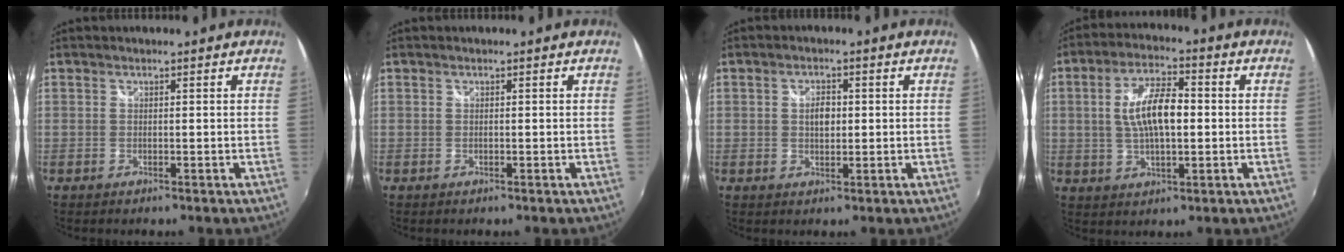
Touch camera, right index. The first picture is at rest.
{"total": 0.0}
{"total": 3.2, "force": [0.3, 1.9, 2.5], "torque": [-0.041, 0.005, 0.004]}
{"total": 9.9, "force": [0.4, 3.9, 9.1], "torque": [-0.173, 0.010, 0.009]}